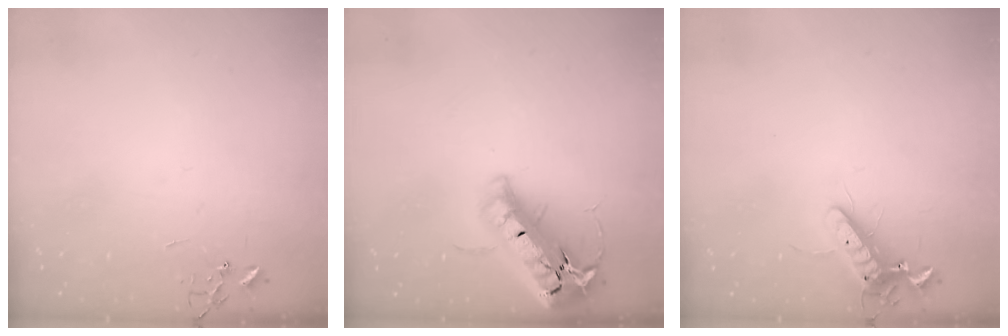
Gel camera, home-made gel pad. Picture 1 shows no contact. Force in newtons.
{"total": 25.0, "press": 24.5, "slide": 4.9}
{"total": 11.6, "press": 11.4, "slide": 2.2}